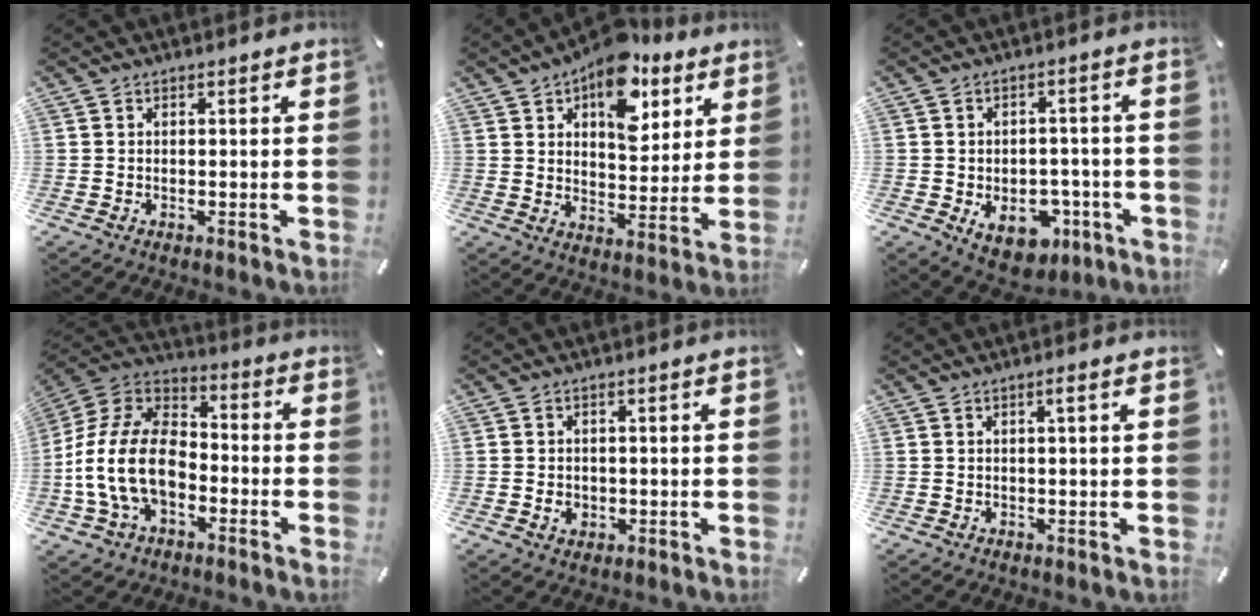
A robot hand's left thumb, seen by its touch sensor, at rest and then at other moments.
{"total": 14.2, "force": [8.2, 8.5, 8.0], "torque": [-0.103, -0.046, 0.140]}
{"total": 9.4, "force": [-3.1, 7.1, 5.2], "torque": [-0.065, 0.012, -0.045]}
{"total": 16.6, "force": [-5.3, 11.0, 11.1], "torque": [-0.247, 0.030, -0.099]}
{"total": 2.4, "force": [-0.5, 1.9, 1.3], "torque": [-0.025, 0.004, -0.011]}
{"total": 1.7, "force": [0.4, 0.0, 1.7], "torque": [-0.031, -0.001, 0.005]}